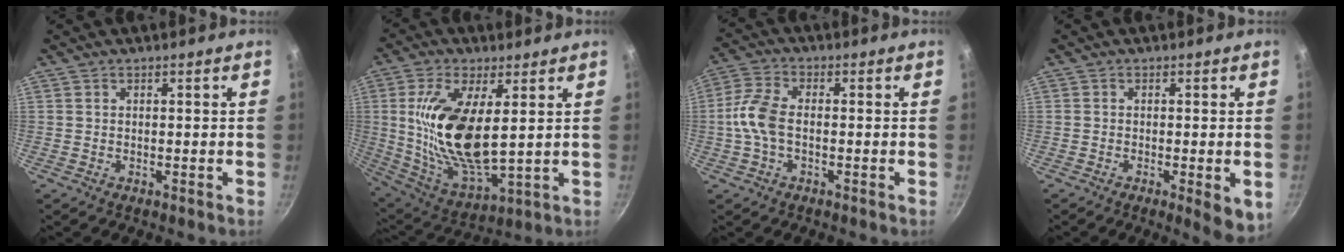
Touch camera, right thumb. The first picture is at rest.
{"total": 18.4, "force": [3.2, 7.9, 16.4], "torque": [-0.319, -0.027, 0.069]}
{"total": 7.2, "force": [-1.0, 4.0, 5.9], "torque": [-0.127, 0.022, -0.031]}
{"total": 5.5, "force": [-1.6, 1.4, 5.1], "torque": [-0.061, -0.006, -0.019]}